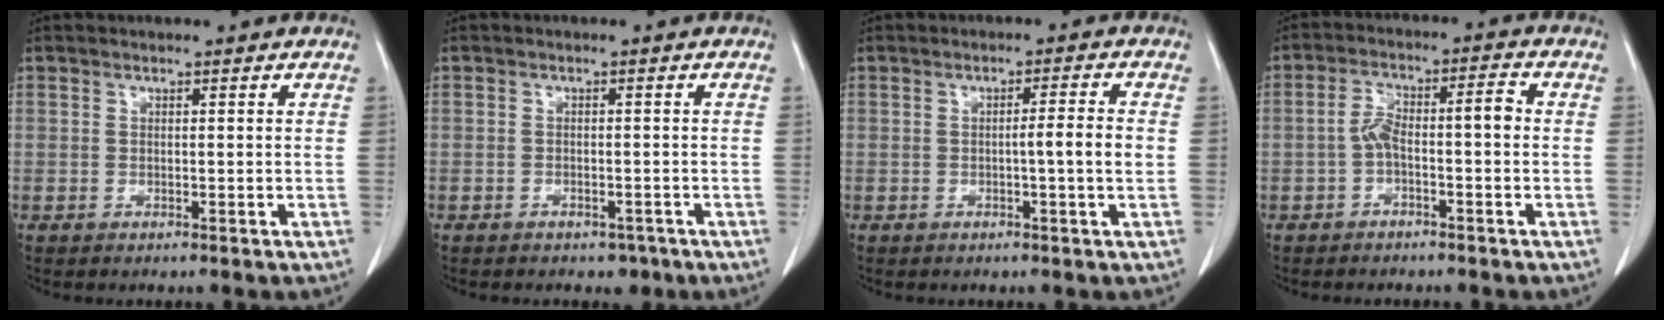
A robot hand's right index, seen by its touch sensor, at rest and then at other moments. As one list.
[{"total": 2.5, "force": [-1.8, 1.6, 0.6], "torque": [-0.004, 0.005, -0.018]}, {"total": 3.7, "force": [-0.5, -0.5, 3.6], "torque": [-0.054, 0.000, -0.009]}, {"total": 5.7, "force": [-1.0, 1.5, 5.4], "torque": [-0.101, 0.034, -0.015]}]